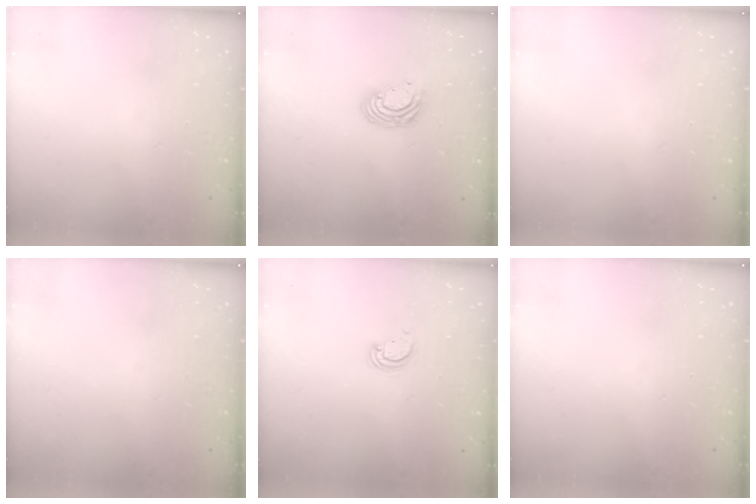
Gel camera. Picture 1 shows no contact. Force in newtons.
{"total": 8.0, "press": 8.0, "slide": 0.4}
{"total": 0.0}
{"total": 0.0}
{"total": 3.5, "press": 3.5, "slide": 0.3}
{"total": 0.0}